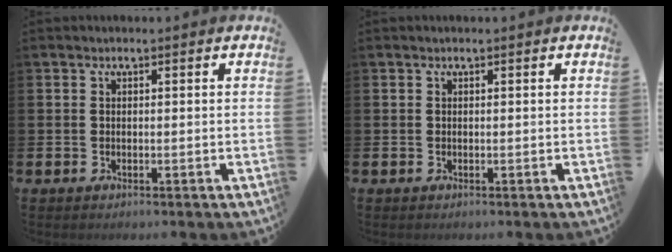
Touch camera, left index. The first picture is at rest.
{"total": 0.0}